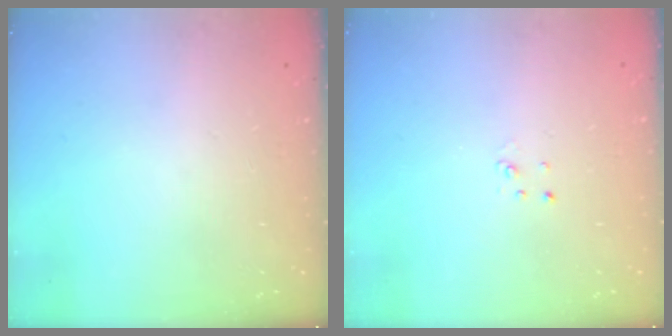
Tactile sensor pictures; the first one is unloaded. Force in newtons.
{"total": 2.0, "press": 2.0, "slide": 0.2}